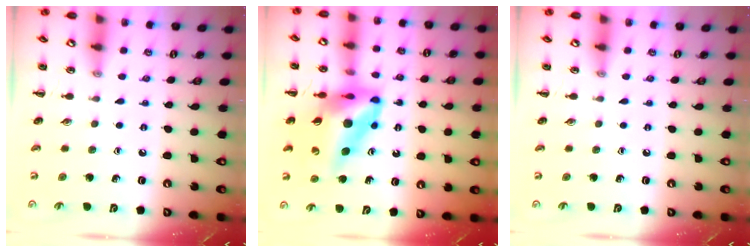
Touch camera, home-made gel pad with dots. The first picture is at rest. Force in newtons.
{"total": 14.9, "press": 14.2, "slide": 4.6}
{"total": 0.0}